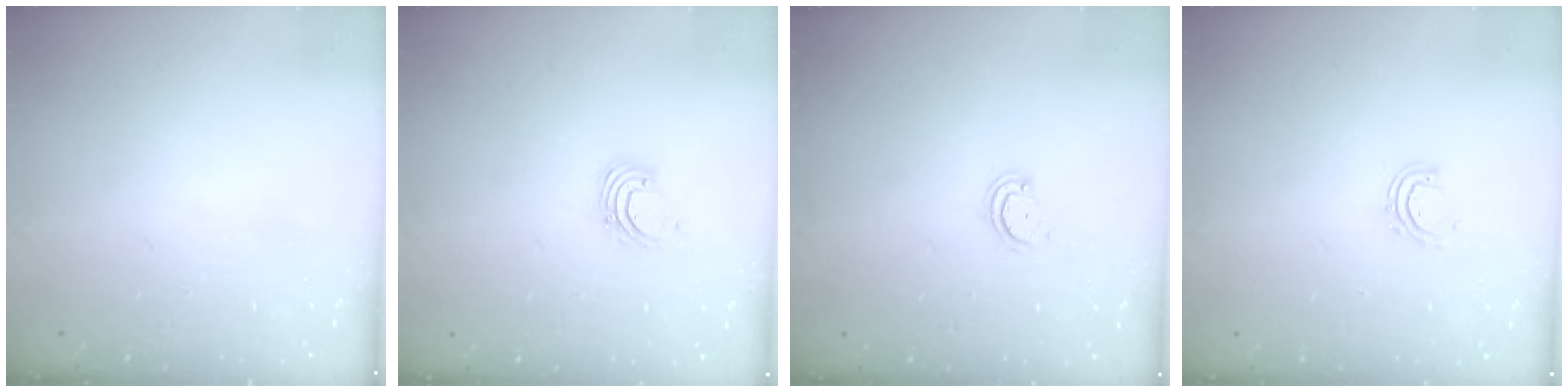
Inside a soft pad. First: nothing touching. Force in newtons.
{"total": 3.1, "press": 3.1, "slide": 0.2}
{"total": 2.6, "press": 2.6, "slide": 0.3}
{"total": 6.1, "press": 5.9, "slide": 1.4}